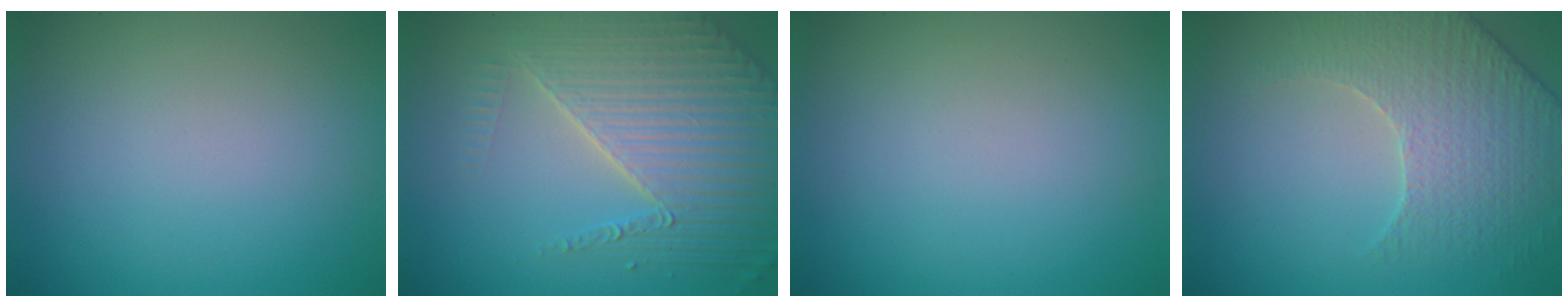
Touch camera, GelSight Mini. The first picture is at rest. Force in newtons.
{"total": 6.5, "press": 5.2, "slide": 3.9}
{"total": 0.0}
{"total": 4.3, "press": 4.2, "slide": 0.9}